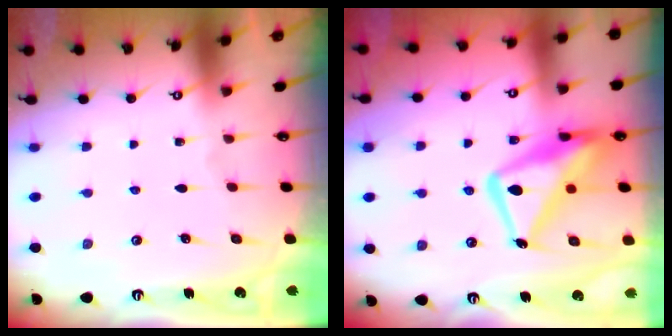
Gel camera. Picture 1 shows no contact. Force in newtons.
{"total": 16.1, "press": 16.1, "slide": 1.6}